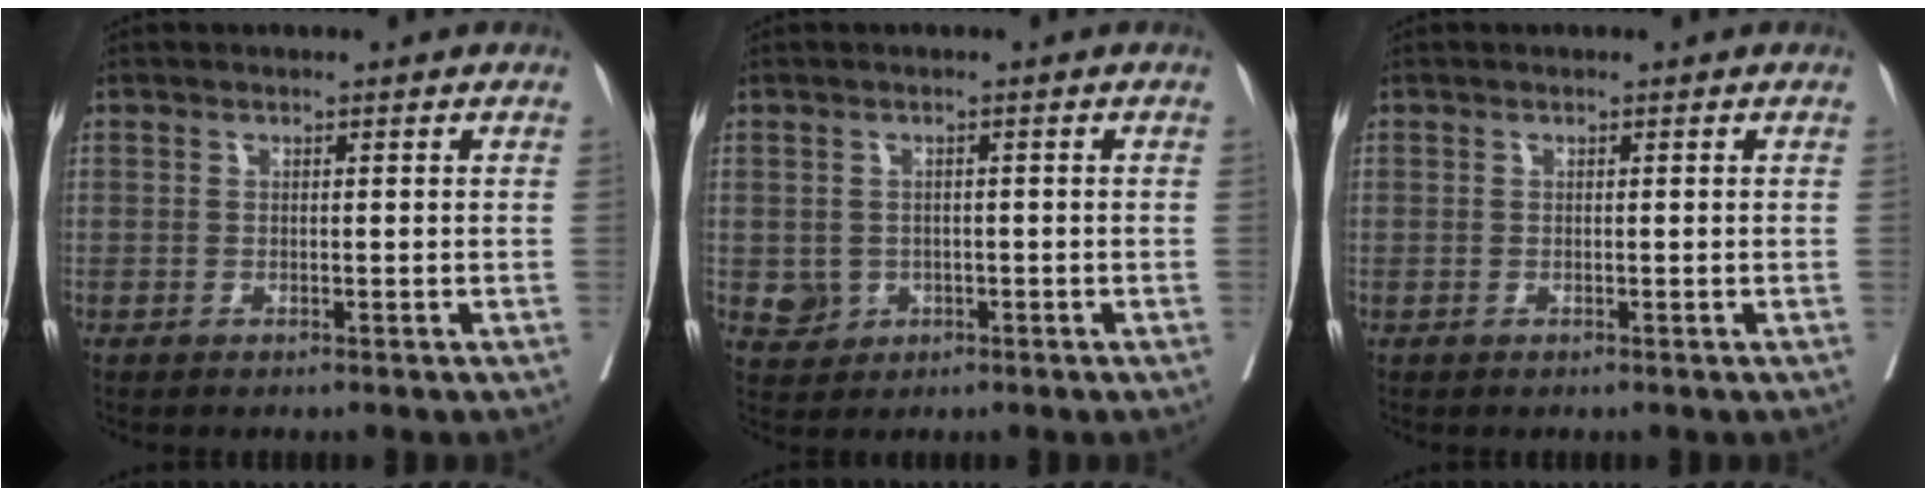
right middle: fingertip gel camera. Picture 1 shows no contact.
{"total": 3.1, "force": [-0.6, 2.9, 0.8], "torque": [-0.005, 0.004, -0.002]}
{"total": 0.0}